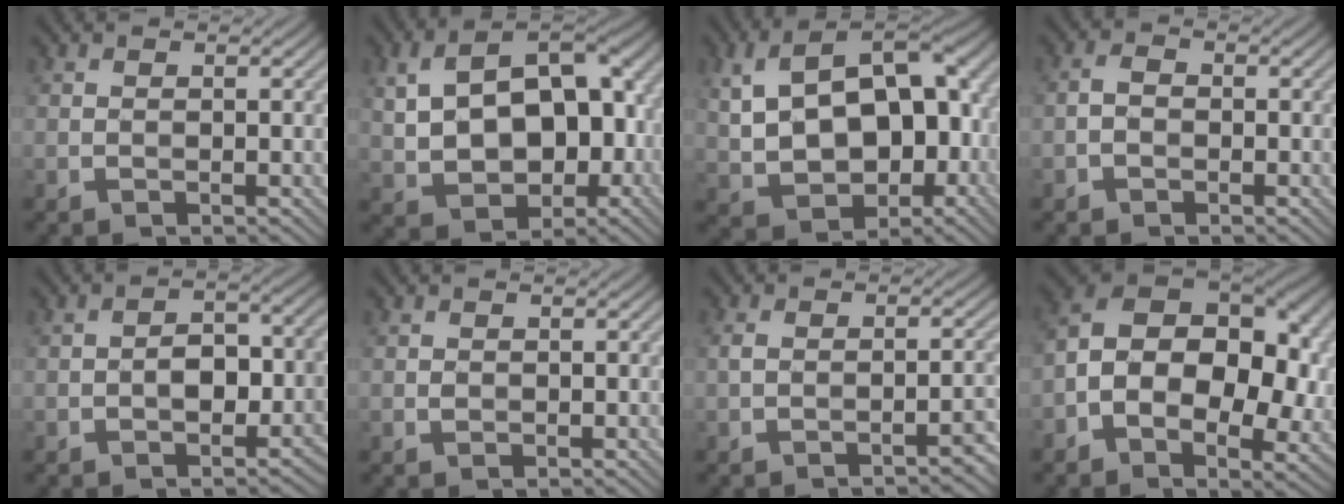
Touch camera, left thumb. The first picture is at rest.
{"total": 14.5, "force": [0.5, 9.3, 11.0], "torque": [-0.196, -0.004, 0.017]}
{"total": 15.7, "force": [1.1, 9.8, 12.2], "torque": [-0.220, -0.002, 0.031]}
{"total": 1.8, "force": [-0.8, 1.2, 1.1], "torque": [-0.020, 0.005, -0.022]}
{"total": 4.1, "force": [-1.4, 2.4, 3.0], "torque": [-0.042, 0.007, -0.025]}
{"total": 0.5, "force": [0.0, 0.5, 0.2], "torque": [-0.001, -0.003, -0.001]}
{"total": 3.5, "force": [-1.9, 1.3, 2.6], "torque": [-0.044, 0.003, -0.035]}
{"total": 14.6, "force": [-0.9, 9.5, 11.1], "torque": [-0.187, -0.001, -0.019]}